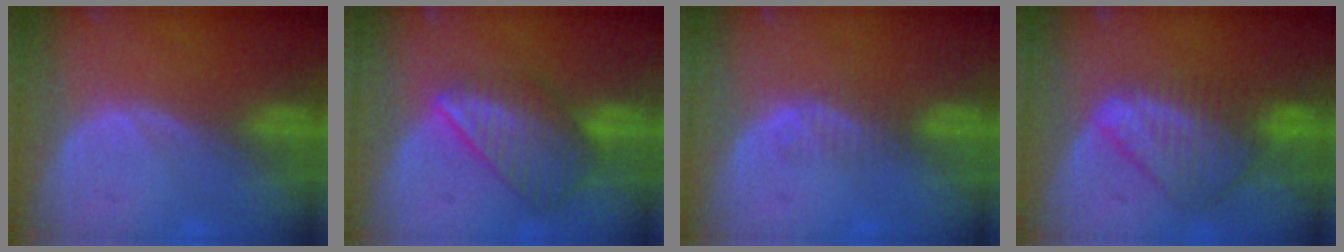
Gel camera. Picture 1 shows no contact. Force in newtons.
{"total": 8.6, "press": 7.5, "slide": 4.1}
{"total": 1.9, "press": 1.6, "slide": 1.0}
{"total": 8.5, "press": 7.4, "slide": 4.2}